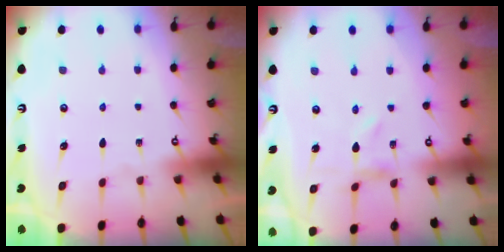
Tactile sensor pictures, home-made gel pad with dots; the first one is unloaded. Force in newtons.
{"total": 0.0}